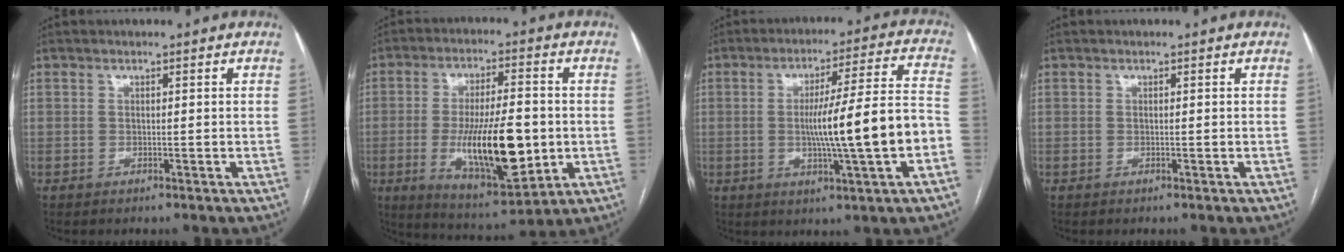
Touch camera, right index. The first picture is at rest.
{"total": 16.4, "force": [-2.6, 4.1, 15.7], "torque": [-0.278, -0.014, -0.032]}
{"total": 14.7, "force": [-2.8, -0.2, 14.4], "torque": [-0.229, 0.009, -0.044]}
{"total": 0.0}